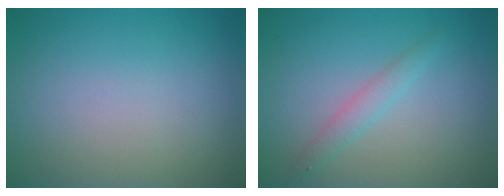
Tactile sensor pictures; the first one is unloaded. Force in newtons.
{"total": 1.6, "press": 1.6, "slide": 0.0}